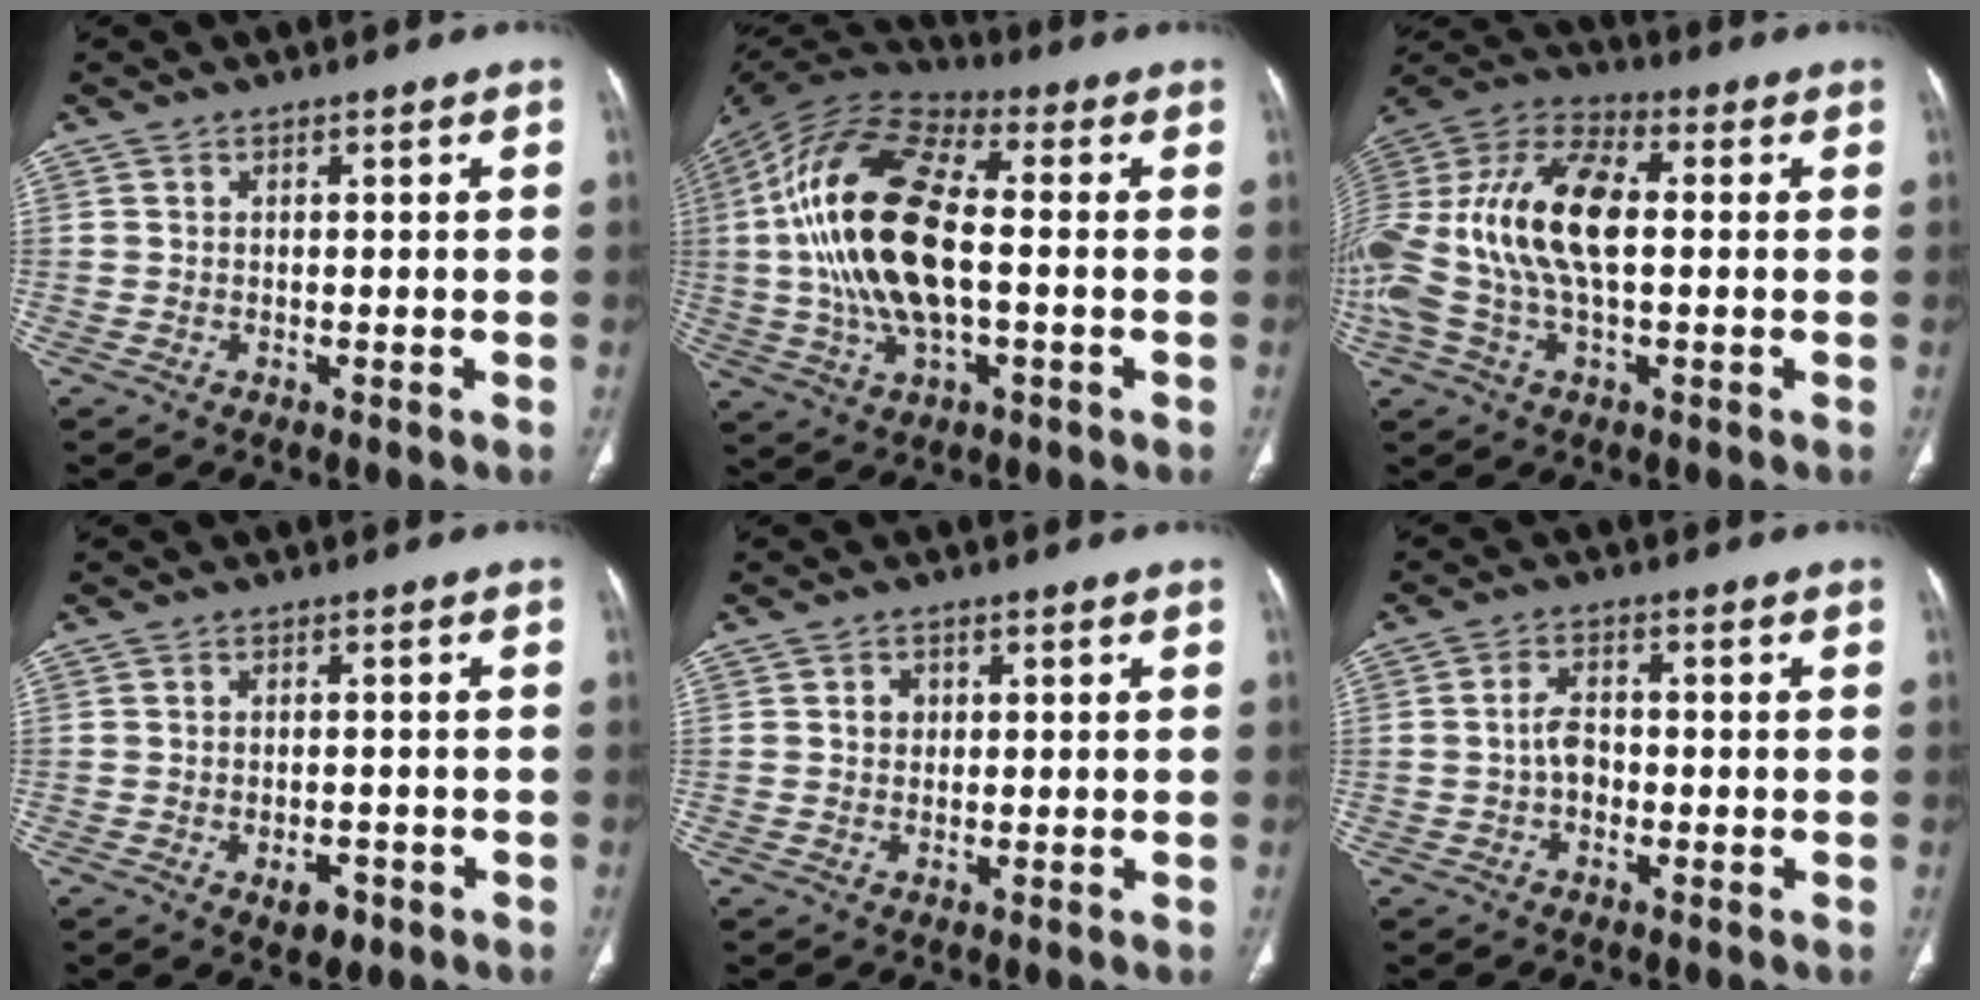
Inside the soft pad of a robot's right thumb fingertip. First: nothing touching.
{"total": 22.3, "force": [-0.1, 10.2, 19.8], "torque": [-0.404, 0.019, -0.006]}
{"total": 21.8, "force": [0.3, 10.9, 18.9], "torque": [-0.414, 0.028, 0.001]}
{"total": 3.7, "force": [-1.8, 2.1, 2.6], "torque": [-0.025, 0.006, -0.019]}
{"total": 1.9, "force": [0.4, 1.7, 0.8], "torque": [-0.004, 0.002, 0.005]}
{"total": 3.7, "force": [-0.8, 2.5, 2.6], "torque": [-0.041, 0.014, -0.018]}